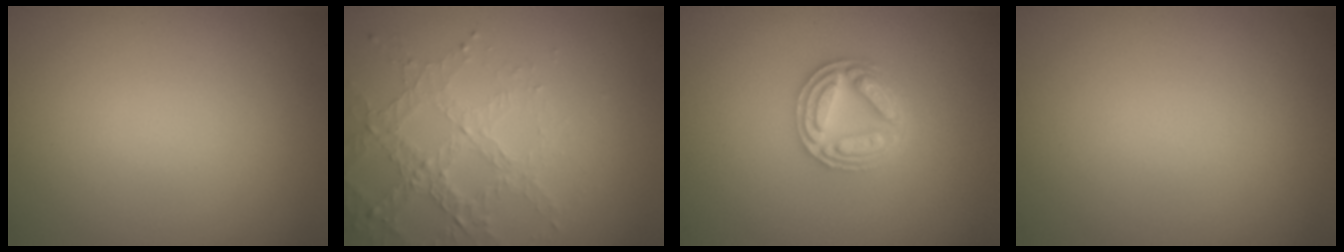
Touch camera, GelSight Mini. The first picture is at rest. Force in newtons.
{"total": 3.3, "press": 3.2, "slide": 0.6}
{"total": 4.5, "press": 4.4, "slide": 0.7}
{"total": 0.0}